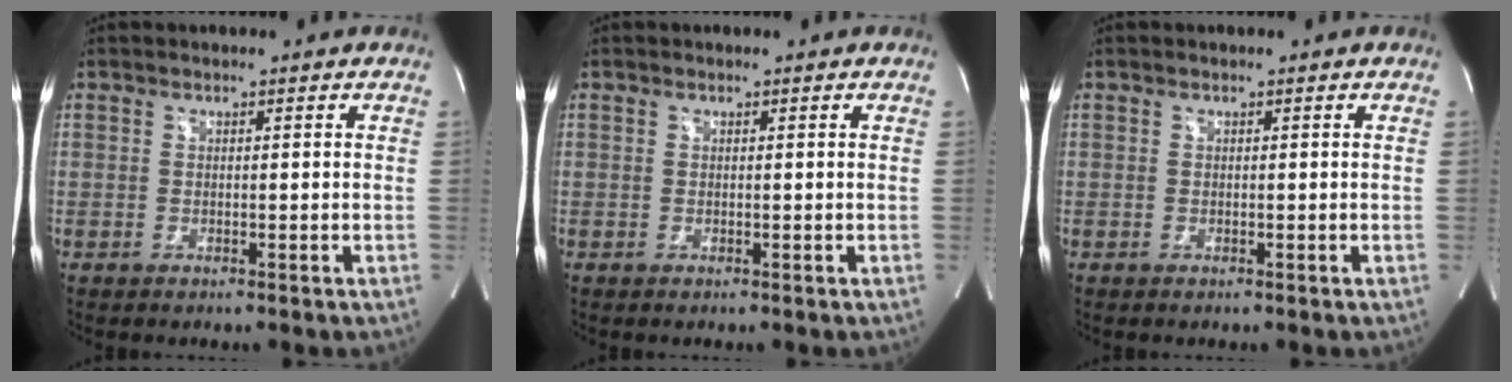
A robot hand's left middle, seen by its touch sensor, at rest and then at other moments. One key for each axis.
{"total": 0.0}
{"total": 0.0}